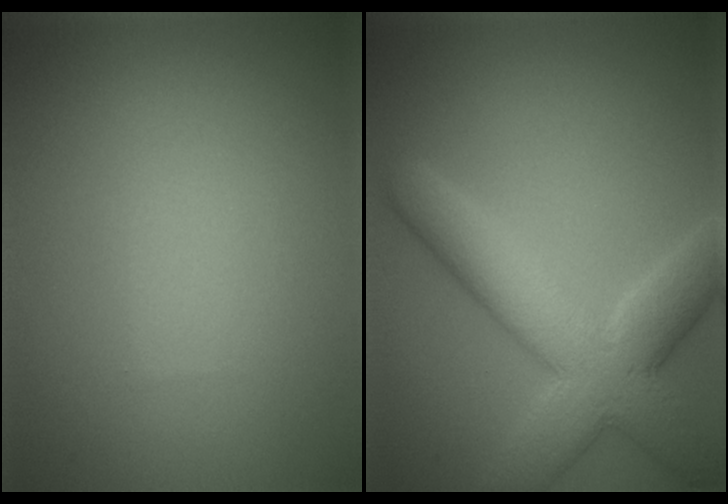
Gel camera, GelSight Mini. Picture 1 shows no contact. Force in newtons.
{"total": 8.0, "press": 8.0, "slide": 0.5}